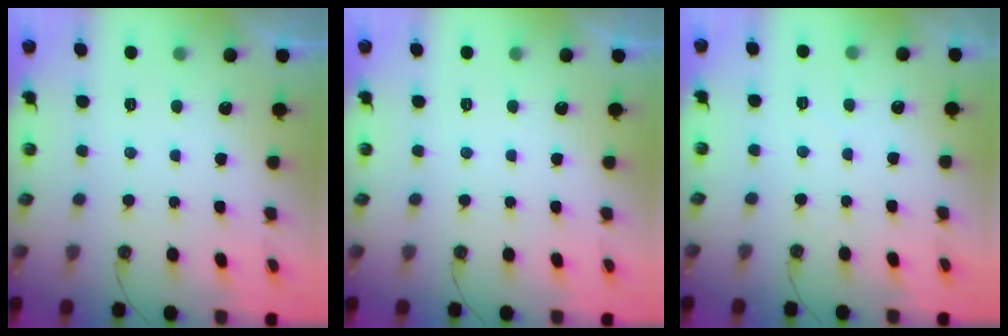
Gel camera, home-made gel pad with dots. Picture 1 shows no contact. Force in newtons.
{"total": 0.0}
{"total": 2.6, "press": 2.6, "slide": 0.4}